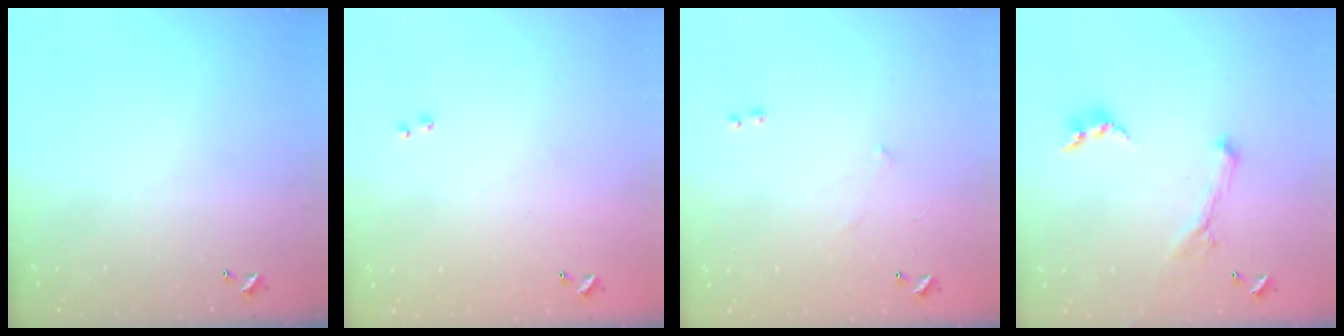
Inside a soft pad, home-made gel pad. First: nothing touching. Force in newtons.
{"total": 8.2, "press": 8.2, "slide": 0.5}
{"total": 5.9, "press": 5.9, "slide": 0.8}
{"total": 0.0}